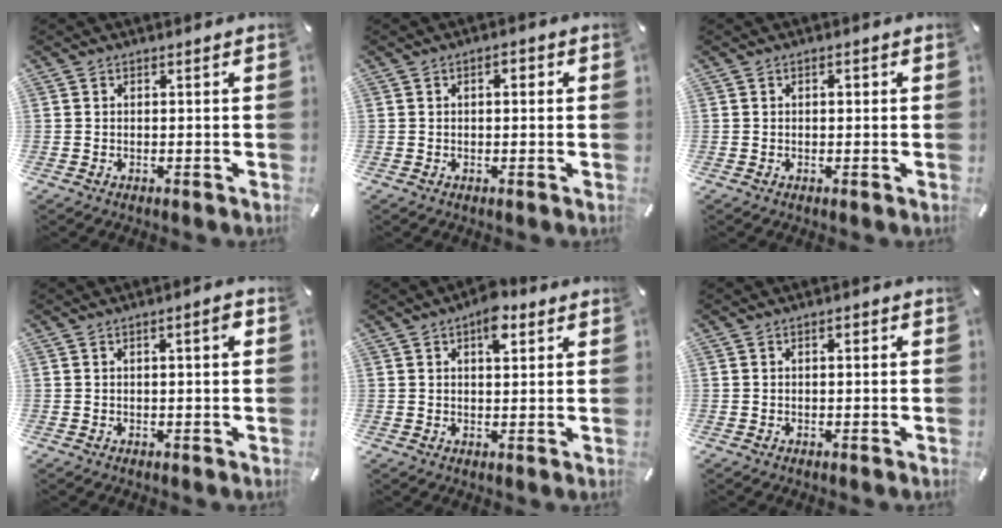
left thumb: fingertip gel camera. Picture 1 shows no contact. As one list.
[{"total": 1.9, "force": [0.2, 1.1, 1.6], "torque": [-0.024, 0.006, -0.001]}, {"total": 1.0, "force": [0.2, 0.7, 0.6], "torque": [-0.005, 0.003, -0.001]}, {"total": 2.6, "force": [0.7, 0.6, 2.4], "torque": [-0.039, 0.003, 0.008]}, {"total": 6.6, "force": [3.3, 3.4, 4.6], "torque": [-0.058, -0.005, 0.051]}, {"total": 1.1, "force": [0.2, 0.6, 0.9], "torque": [-0.010, 0.004, -0.001]}]